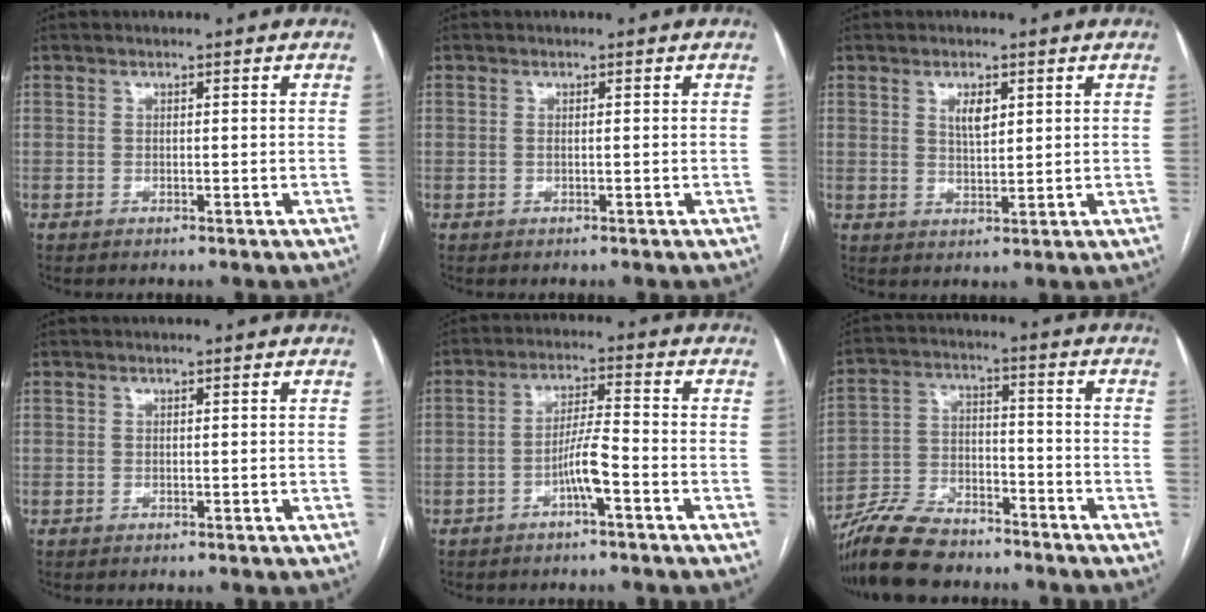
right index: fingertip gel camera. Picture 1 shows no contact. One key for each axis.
{"total": 0.5, "fx": -0.2, "fy": 0.1, "fz": 0.5, "tx": -0.013, "ty": 0.000, "tz": -0.003}
{"total": 3.2, "fx": 1.4, "fy": 1.3, "fz": 2.6, "tx": -0.045, "ty": -0.001, "tz": 0.028}
{"total": 0.0}
{"total": 5.4, "fx": -2.6, "fy": 0.2, "fz": 4.7, "tx": -0.092, "ty": 0.011, "tz": -0.045}
{"total": 12.7, "fx": -11.0, "fy": 4.0, "fz": 5.1, "tx": -0.106, "ty": -0.006, "tz": -0.198}